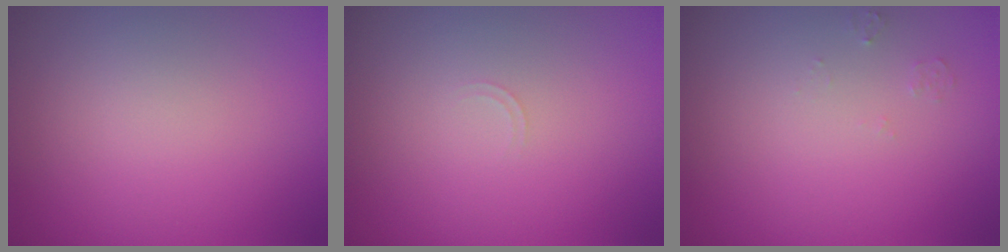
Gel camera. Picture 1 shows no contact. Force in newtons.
{"total": 0.6, "press": 0.6, "slide": 0.2}
{"total": 0.7, "press": 0.7, "slide": 0.1}